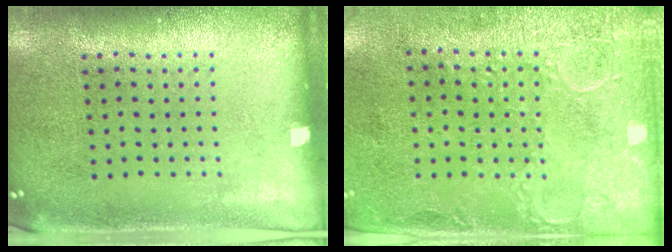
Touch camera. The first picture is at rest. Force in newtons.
{"total": 2.9, "press": 2.3, "slide": 1.8}